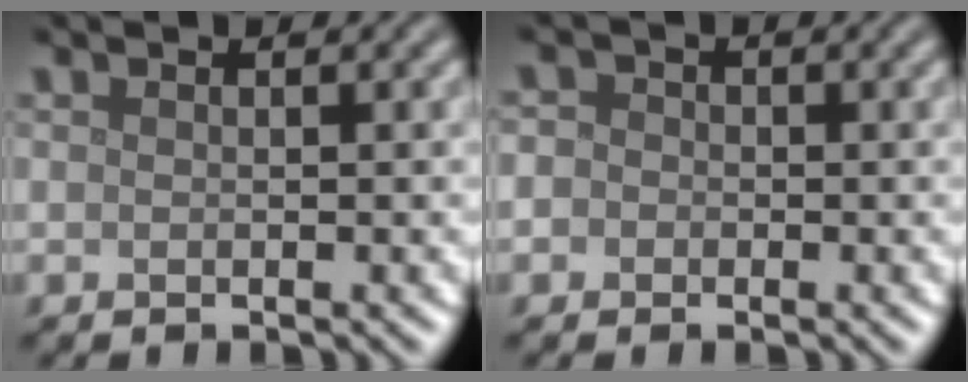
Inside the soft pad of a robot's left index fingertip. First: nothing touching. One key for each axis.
{"total": 2.4, "fx": 0.1, "fy": 2.2, "fz": 0.9, "tx": 0.011, "ty": 0.013, "tz": -0.028}